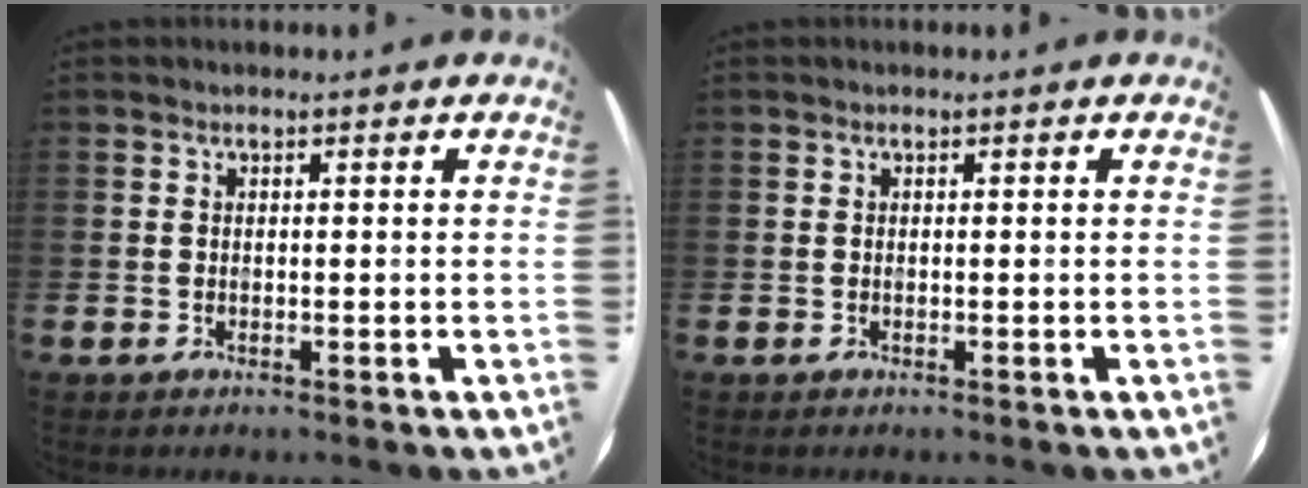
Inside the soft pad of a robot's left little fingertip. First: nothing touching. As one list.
[{"total": 0.0}]